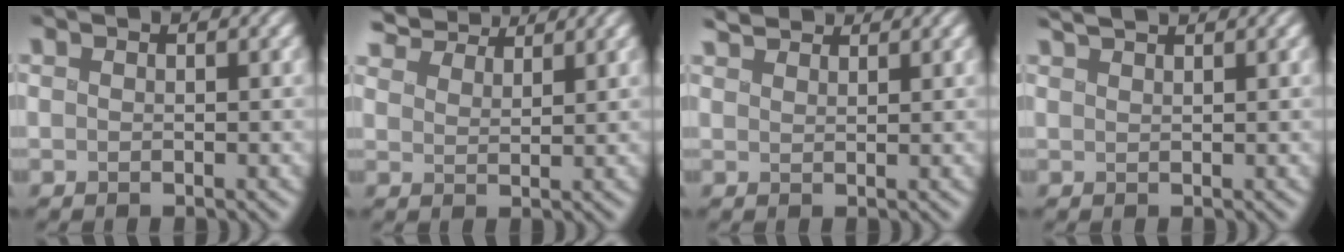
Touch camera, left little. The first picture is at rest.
{"total": 7.4, "force": [6.8, 1.9, 2.3], "torque": [-0.058, 0.011, 0.101]}
{"total": 3.4, "force": [3.2, 0.8, 1.1], "torque": [-0.019, 0.014, 0.040]}
{"total": 2.7, "force": [2.3, 0.5, 1.3], "torque": [-0.009, 0.017, 0.021]}